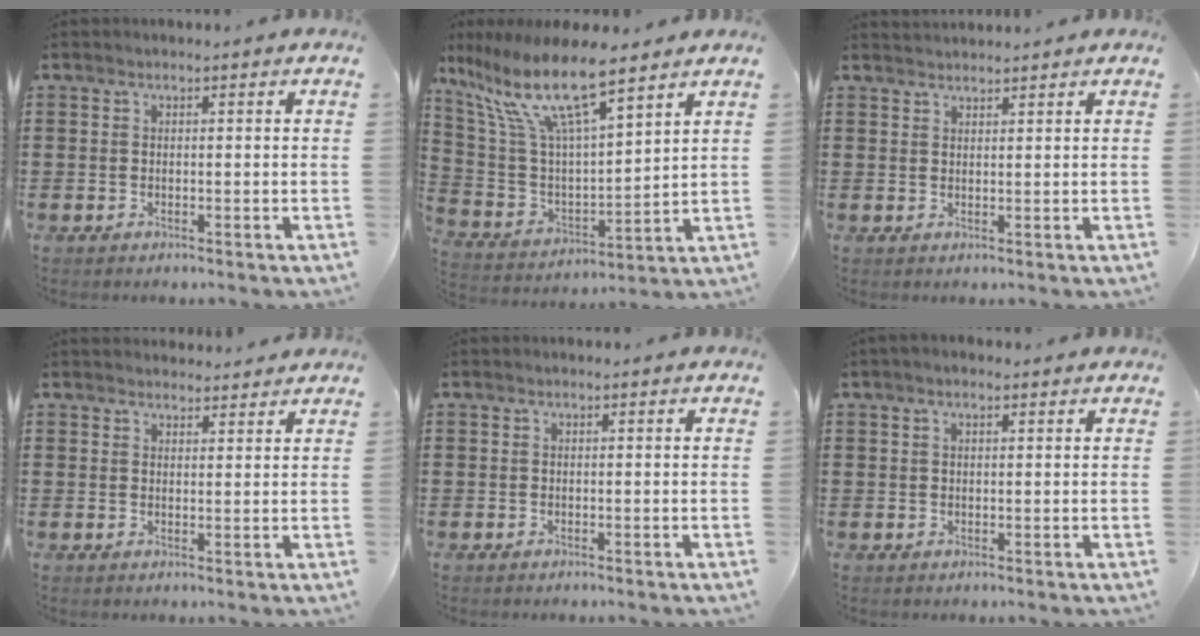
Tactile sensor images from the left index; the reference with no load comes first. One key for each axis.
{"total": 13.0, "fx": 8.9, "fy": 2.7, "fz": 9.2, "tx": -0.218, "ty": -0.047, "tz": 0.148}
{"total": 1.4, "fx": 1.4, "fy": 0.1, "fz": 0.0, "tx": -0.003, "ty": 0.001, "tz": 0.029}
{"total": 2.3, "fx": 2.2, "fy": 0.4, "fz": -0.1, "tx": -0.003, "ty": -0.004, "tz": 0.043}
{"total": 0.0}
{"total": 1.4, "fx": 0.7, "fy": 0.6, "fz": 1.0, "tx": -0.021, "ty": 0.004, "tz": 0.012}